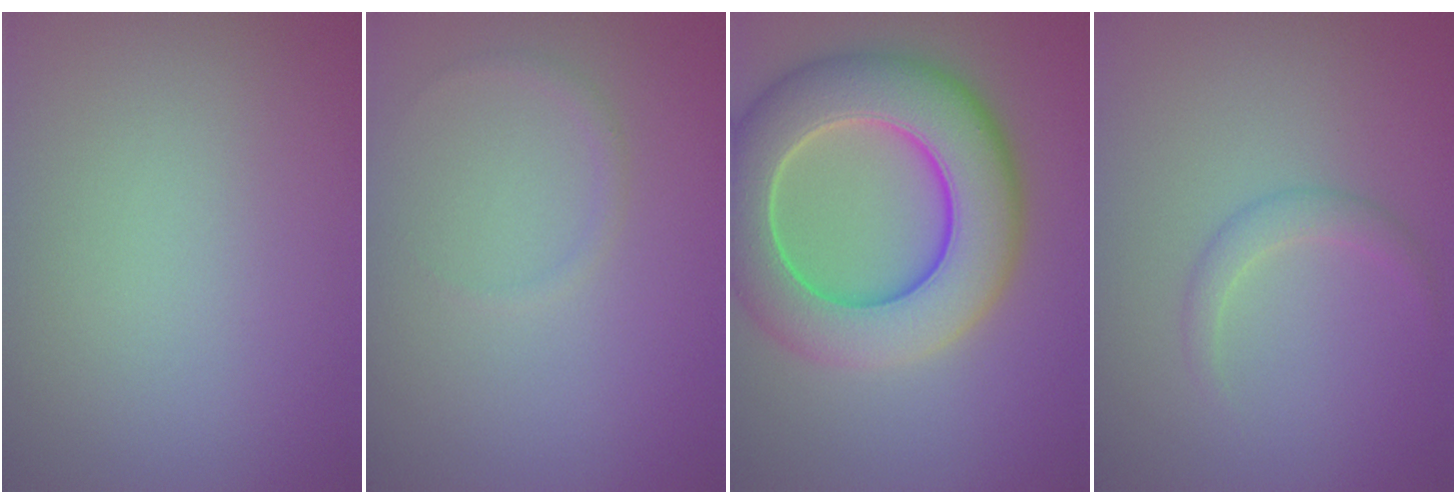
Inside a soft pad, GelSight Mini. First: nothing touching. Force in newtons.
{"total": 0.7, "press": 0.7, "slide": 0.1}
{"total": 10.7, "press": 10.7, "slide": 0.8}
{"total": 1.6, "press": 1.6, "slide": 0.1}